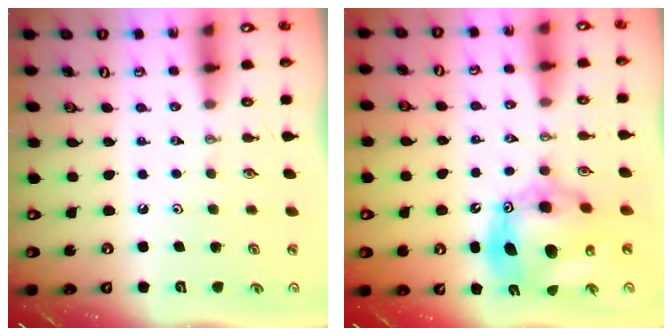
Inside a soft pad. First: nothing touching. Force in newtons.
{"total": 15.7, "press": 15.6, "slide": 1.5}